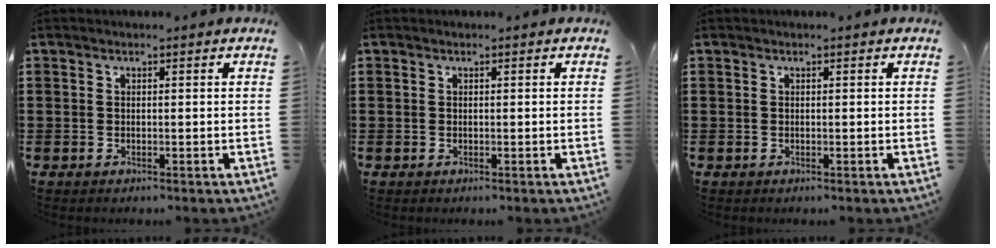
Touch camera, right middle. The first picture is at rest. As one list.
[{"total": 0.0}, {"total": 0.0}]